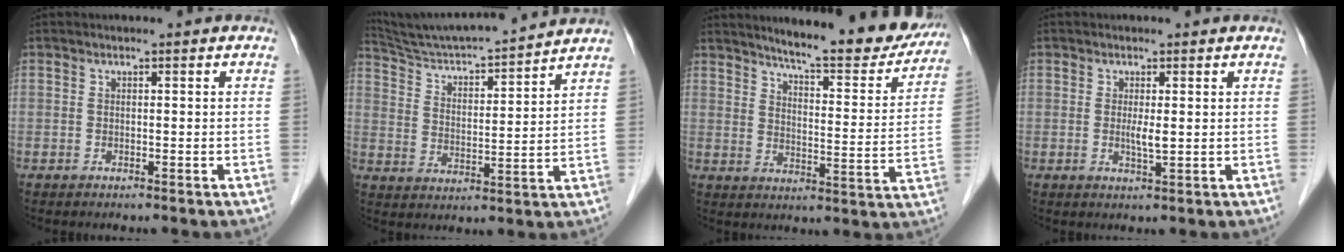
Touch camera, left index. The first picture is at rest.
{"total": 17.0, "force": [15.9, -0.5, 6.0], "torque": [-0.113, 0.000, 0.246]}
{"total": 18.5, "force": [16.5, 2.8, 8.1], "torque": [-0.100, -0.040, 0.204]}
{"total": 2.0, "force": [0.1, 0.3, 2.0], "torque": [-0.042, -0.005, 0.004]}